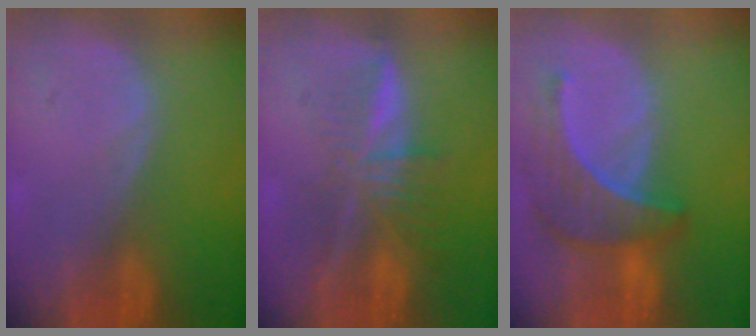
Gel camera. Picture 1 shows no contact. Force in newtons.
{"total": 7.0, "press": 6.0, "slide": 3.7}
{"total": 7.1, "press": 7.0, "slide": 1.1}